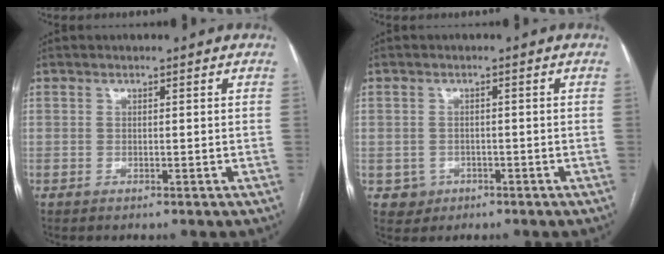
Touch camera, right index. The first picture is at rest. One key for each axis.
{"total": 3.2, "fx": -1.0, "fy": 3.0, "fz": 0.1, "tx": 0.009, "ty": 0.012, "tz": -0.009}